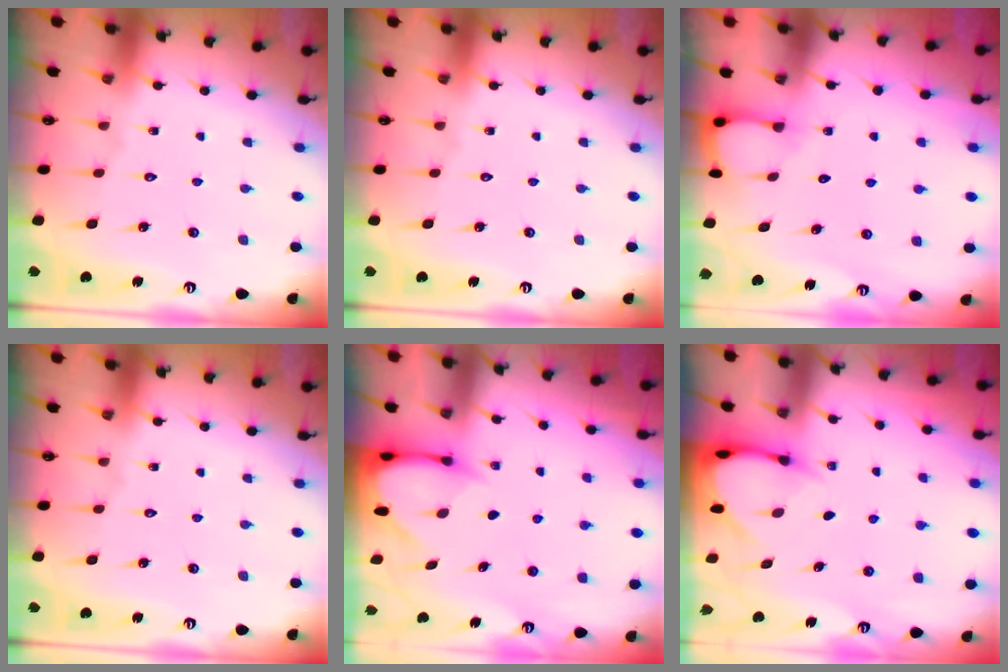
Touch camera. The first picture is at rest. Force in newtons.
{"total": 0.0}
{"total": 2.9, "press": 2.9, "slide": 0.4}
{"total": 0.0}
{"total": 3.4, "press": 3.4, "slide": 0.3}
{"total": 3.7, "press": 3.7, "slide": 0.1}